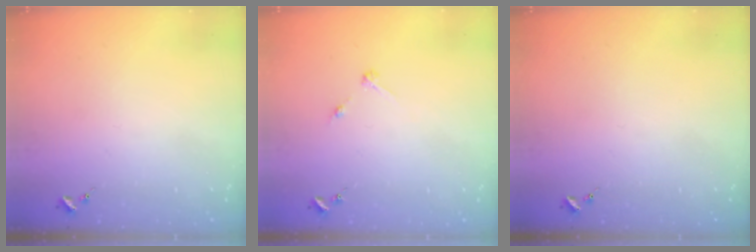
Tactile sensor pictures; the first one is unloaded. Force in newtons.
{"total": 2.7, "press": 2.7, "slide": 0.3}
{"total": 0.0}